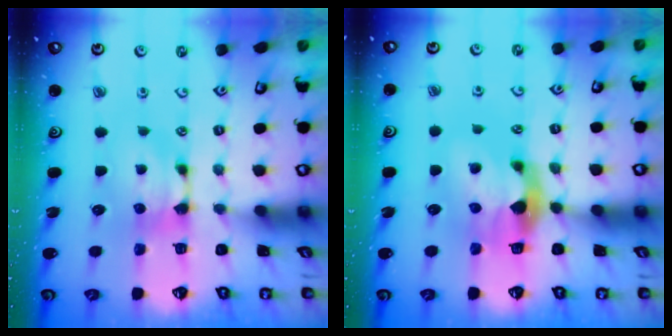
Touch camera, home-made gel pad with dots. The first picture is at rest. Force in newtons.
{"total": 5.8, "press": 5.6, "slide": 1.5}